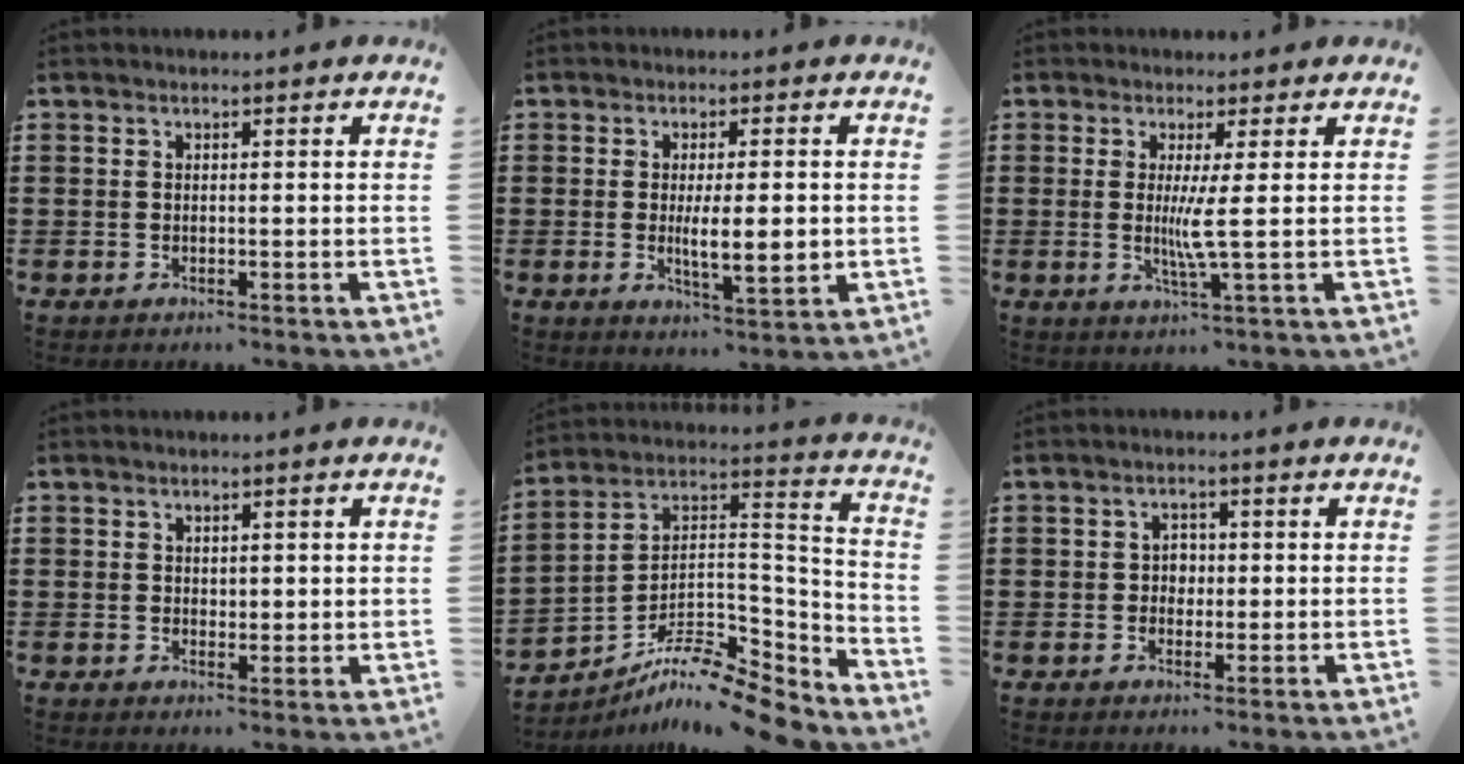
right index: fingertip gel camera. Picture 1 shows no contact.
{"total": 6.2, "force": [-0.4, 1.6, 6.0], "torque": [-0.088, -0.006, -0.010]}
{"total": 4.5, "force": [0.2, -0.5, 4.5], "torque": [-0.081, -0.011, 0.000]}
{"total": 1.7, "force": [1.1, 1.2, 0.5], "torque": [-0.006, 0.005, 0.018]}
{"total": 10.0, "force": [-8.7, 2.5, 4.2], "torque": [-0.075, 0.014, -0.172]}
{"total": 2.0, "force": [-0.2, 1.8, 0.9], "torque": [-0.022, 0.008, -0.006]}